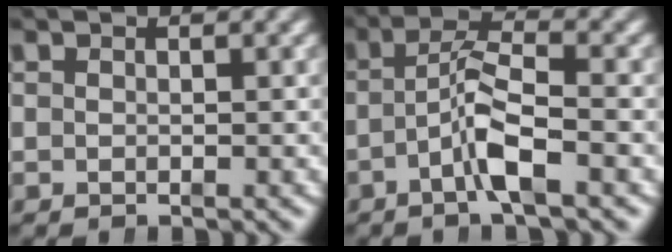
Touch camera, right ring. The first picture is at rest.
{"total": 4.4, "force": [-0.8, 1.5, 4.1], "torque": [-0.070, 0.006, -0.022]}